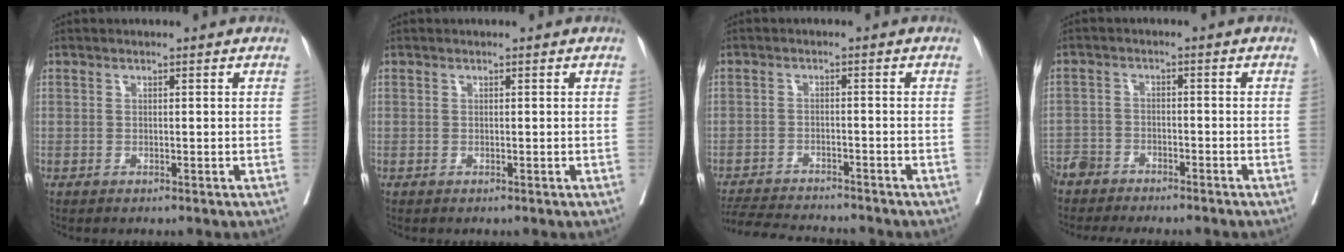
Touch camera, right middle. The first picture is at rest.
{"total": 0.0}
{"total": 9.8, "force": [-9.3, 0.8, 2.9], "torque": [-0.045, -0.004, -0.144]}
{"total": 7.4, "force": [-7.1, 1.6, 1.5], "torque": [-0.017, -0.007, -0.116]}